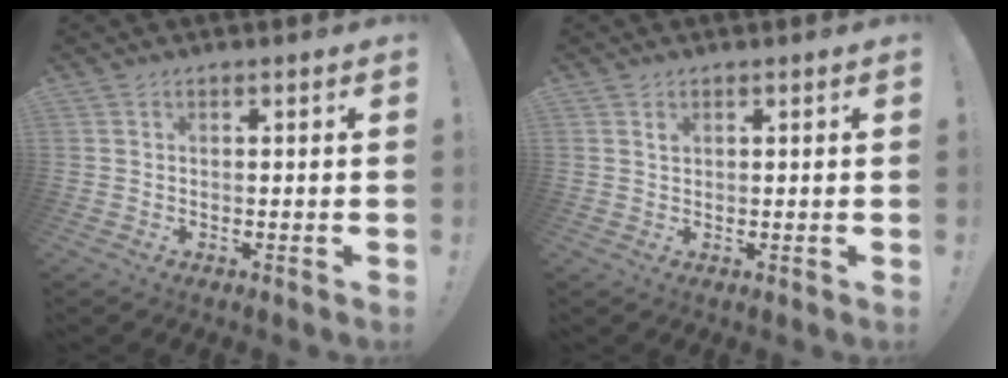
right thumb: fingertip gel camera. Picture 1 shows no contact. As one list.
[{"total": 0.9, "force": [0.6, 0.6, 0.3], "torque": [0.008, -0.006, 0.010]}]